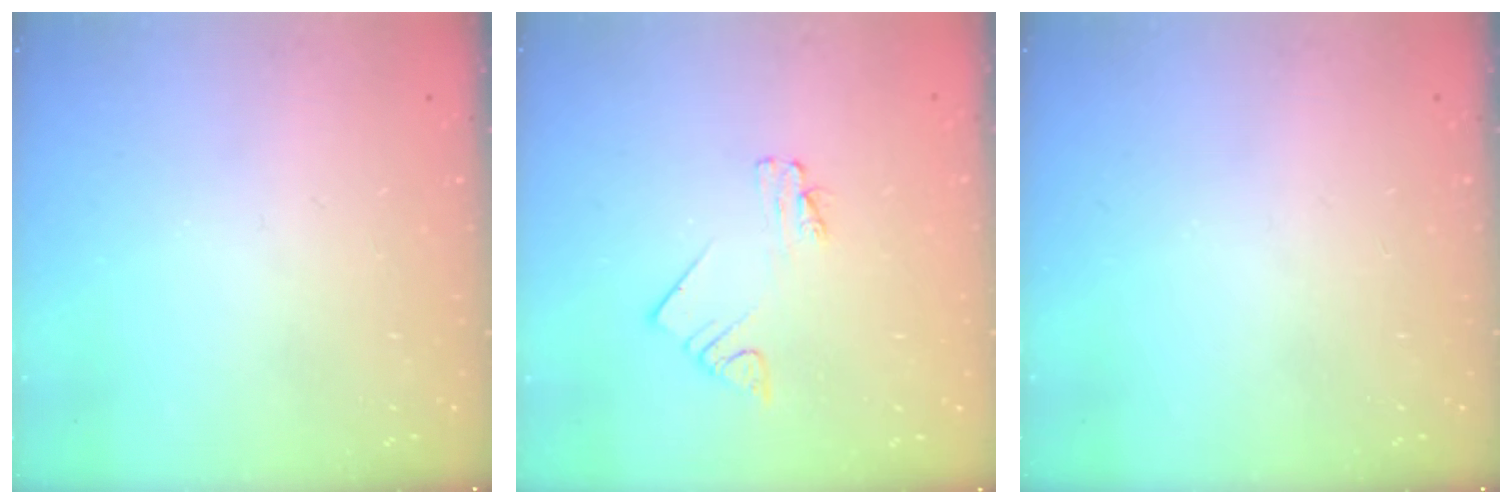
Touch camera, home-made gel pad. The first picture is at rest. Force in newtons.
{"total": 2.0, "press": 2.0, "slide": 0.3}
{"total": 0.0}